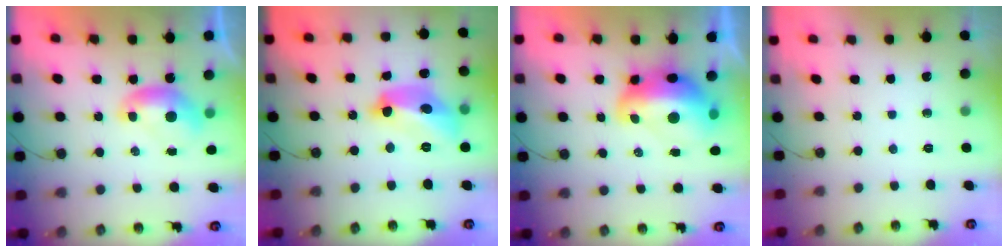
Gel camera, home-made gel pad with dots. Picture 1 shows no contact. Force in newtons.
{"total": 13.6, "press": 13.5, "slide": 1.0}
{"total": 7.3, "press": 7.2, "slide": 1.2}
{"total": 0.0}